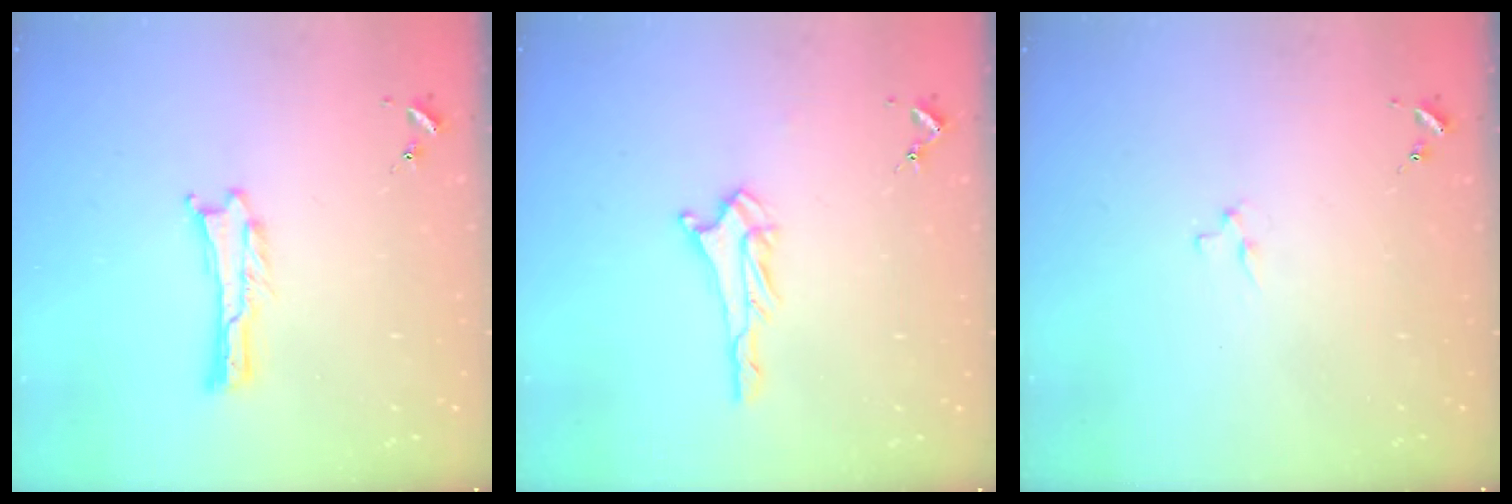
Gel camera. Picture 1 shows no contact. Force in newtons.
{"total": 2.6, "press": 2.6, "slide": 0.3}
{"total": 1.8, "press": 1.8, "slide": 0.3}